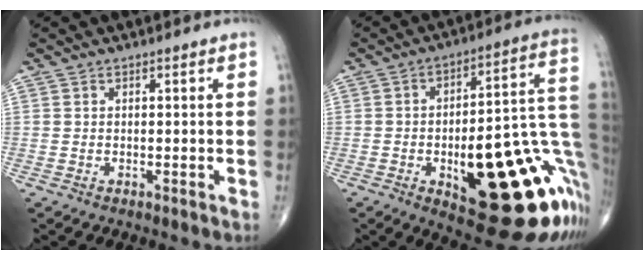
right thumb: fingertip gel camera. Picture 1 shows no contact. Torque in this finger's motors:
{"motor_torque": [2.38, 2.63, 1.96, -0.82, 0.31]}